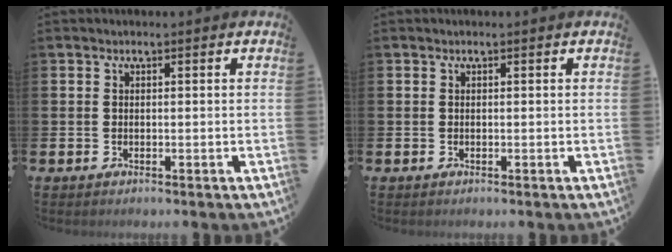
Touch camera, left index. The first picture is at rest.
{"total": 0.0}